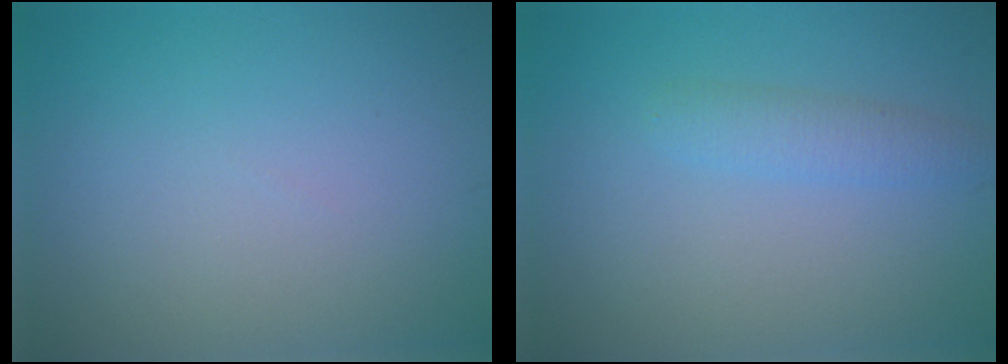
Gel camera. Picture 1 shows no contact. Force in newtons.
{"total": 1.9, "press": 1.9, "slide": 0.1}